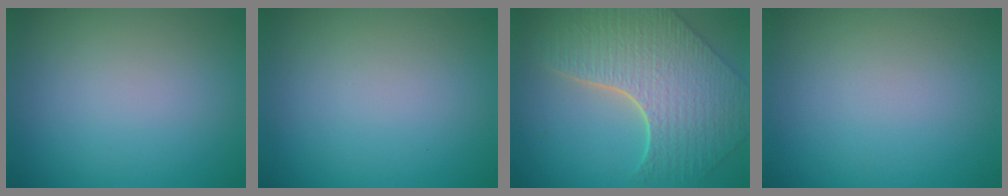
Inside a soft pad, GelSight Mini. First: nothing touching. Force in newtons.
{"total": 0.0}
{"total": 8.4, "press": 6.3, "slide": 5.6}
{"total": 0.0}